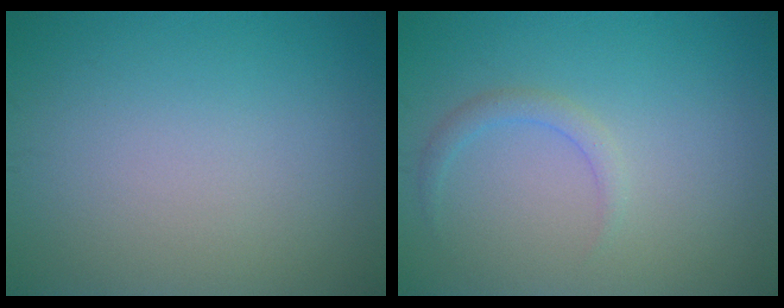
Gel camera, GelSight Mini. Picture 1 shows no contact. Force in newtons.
{"total": 1.3, "press": 1.3, "slide": 0.1}